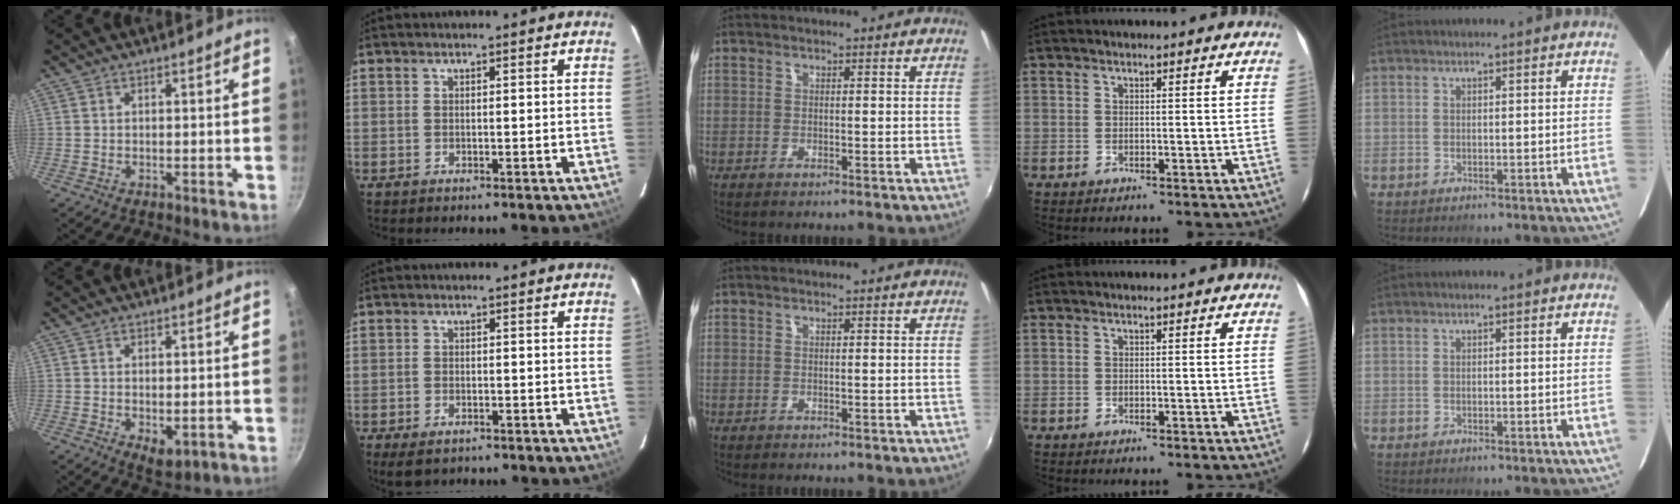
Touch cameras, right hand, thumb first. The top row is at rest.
{"thumb": {"total": 3.9, "force": [-0.5, 2.2, 3.2], "torque": [-0.048, -0.013, 0.000]}, "index": {"total": 4.2, "force": [-3.1, 2.0, 2.1], "torque": [-0.050, -0.013, -0.049]}}